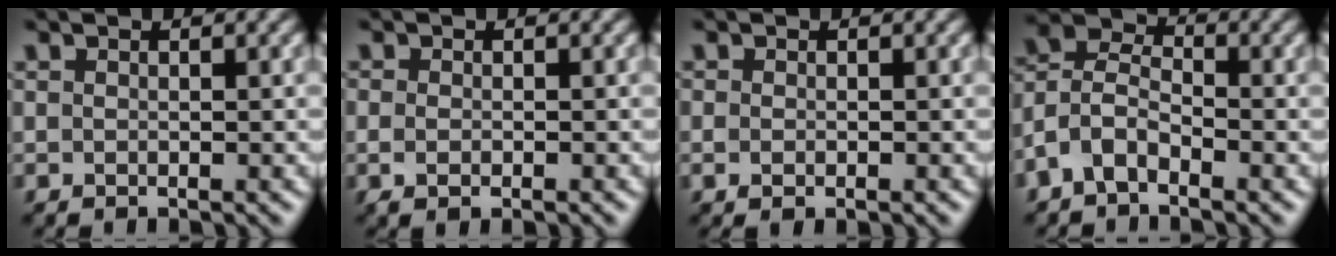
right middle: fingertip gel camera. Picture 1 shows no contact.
{"total": 1.6, "force": [-0.5, 0.7, 1.3], "torque": [-0.026, -0.007, -0.008]}
{"total": 1.2, "force": [-0.4, 0.6, 1.0], "torque": [-0.022, -0.007, -0.006]}
{"total": 4.8, "force": [-2.5, 2.7, 3.0], "torque": [-0.064, 0.011, -0.066]}